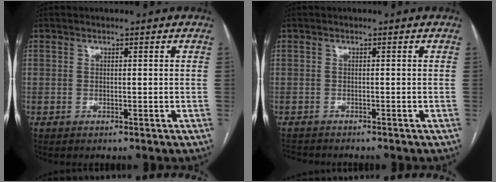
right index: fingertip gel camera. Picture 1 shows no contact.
{"total": 3.1, "force": [-2.9, 0.7, 0.6], "torque": [-0.008, -0.010, -0.045]}